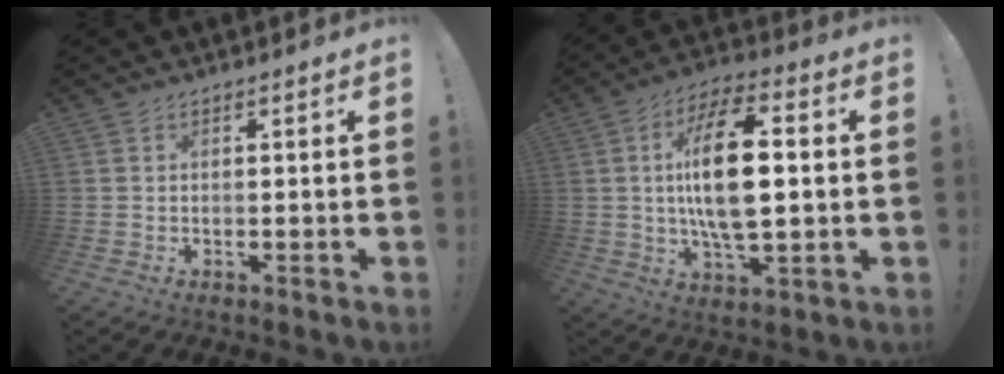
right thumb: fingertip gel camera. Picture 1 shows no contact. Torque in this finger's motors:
{"motor_torque": [1.85, 3.15, 1.14, -0.67, 0.64]}